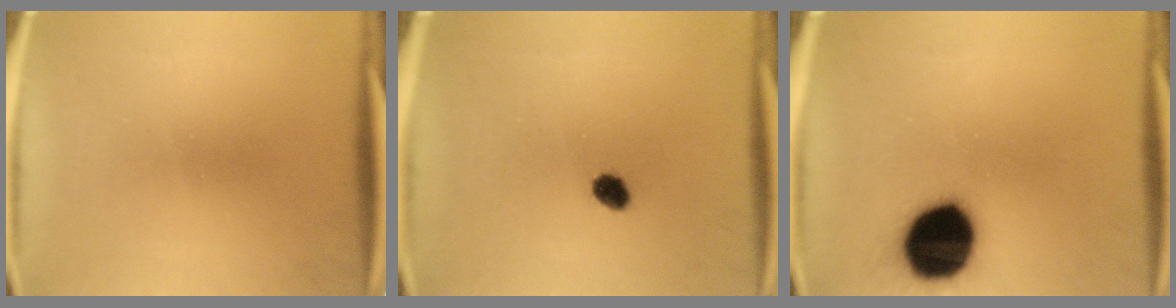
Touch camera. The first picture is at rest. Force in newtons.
{"total": 3.0}
{"total": 19.6}